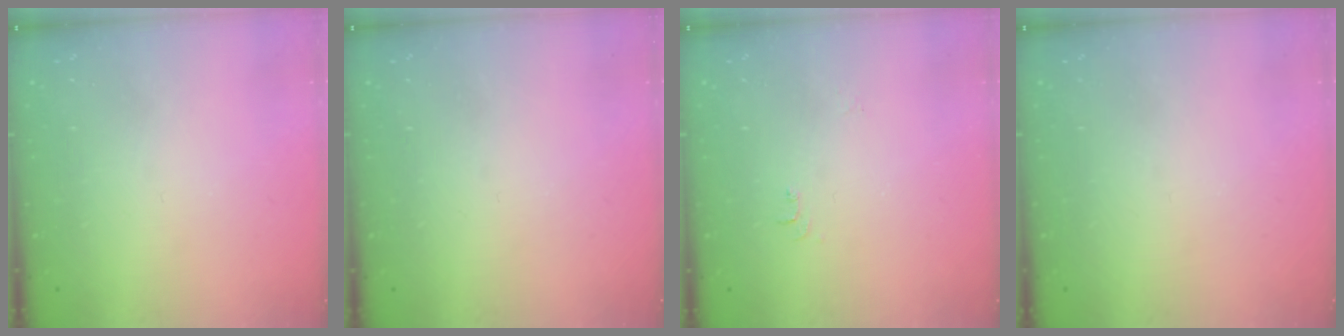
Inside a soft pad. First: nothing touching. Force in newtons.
{"total": 0.0}
{"total": 5.2, "press": 5.2, "slide": 0.6}
{"total": 0.0}